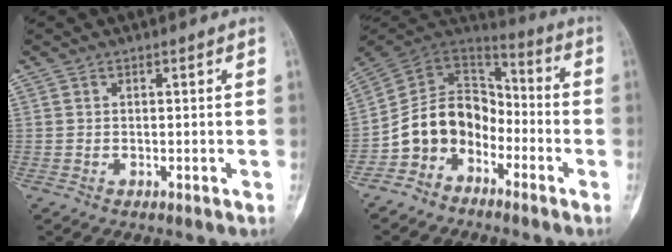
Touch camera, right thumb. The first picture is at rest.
{"total": 13.0, "force": [-5.7, 10.0, 6.0], "torque": [-0.078, 0.087, -0.120]}